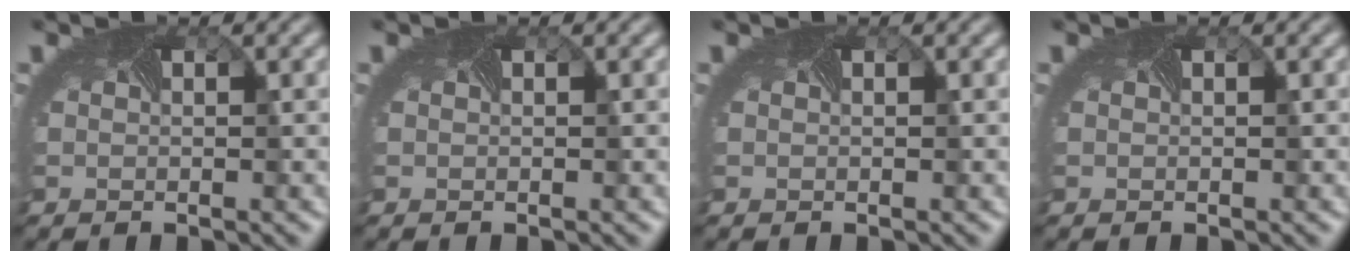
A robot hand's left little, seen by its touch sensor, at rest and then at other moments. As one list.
[{"total": 0.0}, {"total": 0.0}, {"total": 0.0}]